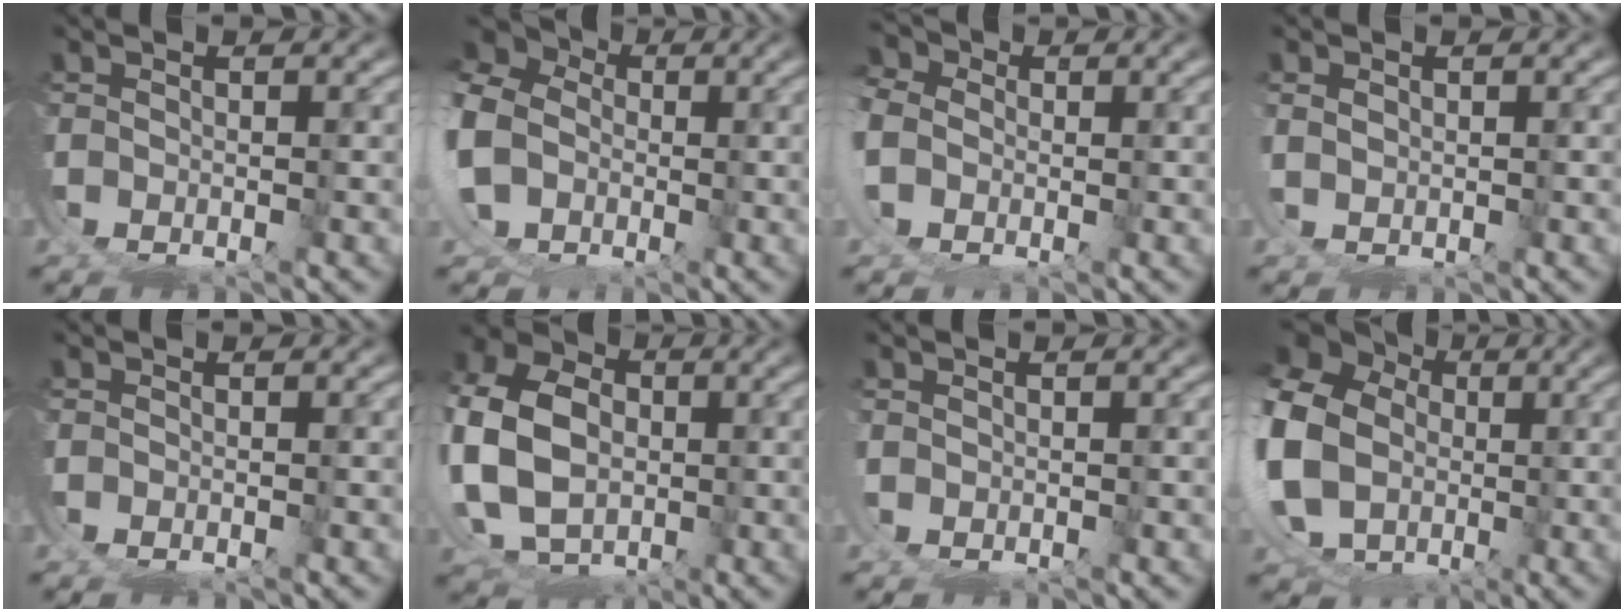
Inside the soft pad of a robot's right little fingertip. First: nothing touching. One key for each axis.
{"total": 8.2, "fx": 2.5, "fy": 7.2, "fz": 3.1, "tx": -0.079, "ty": 0.005, "tz": 0.024}
{"total": 3.0, "fx": 1.9, "fy": 2.3, "fz": 0.5, "tx": -0.017, "ty": 0.012, "tz": 0.015}
{"total": 2.1, "fx": 1.7, "fy": -0.7, "fz": -1.1, "tx": 0.017, "ty": 0.006, "tz": 0.026}
{"total": 0.0}
{"total": 7.1, "fx": 1.9, "fy": 5.9, "fz": 3.5, "tx": -0.103, "ty": -0.023, "tz": 0.044}
{"total": 1.5, "fx": 1.1, "fy": -0.5, "fz": -0.9, "tx": 0.015, "ty": 0.005, "tz": 0.014}
{"total": 11.3, "fx": 3.2, "fy": 9.5, "fz": 5.2, "tx": -0.128, "ty": -0.012, "tz": 0.050}